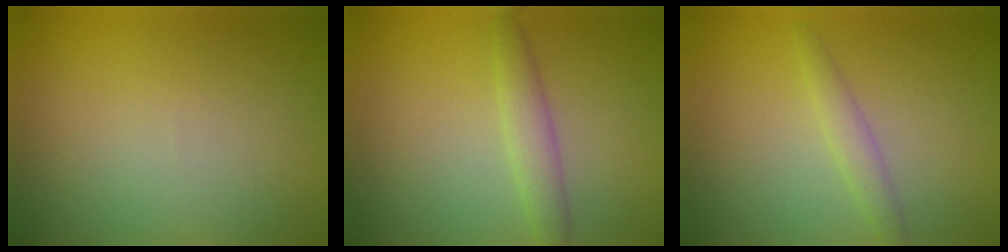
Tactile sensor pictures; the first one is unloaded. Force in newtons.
{"total": 2.2, "press": 2.2, "slide": 0.1}
{"total": 1.7, "press": 1.7, "slide": 0.1}